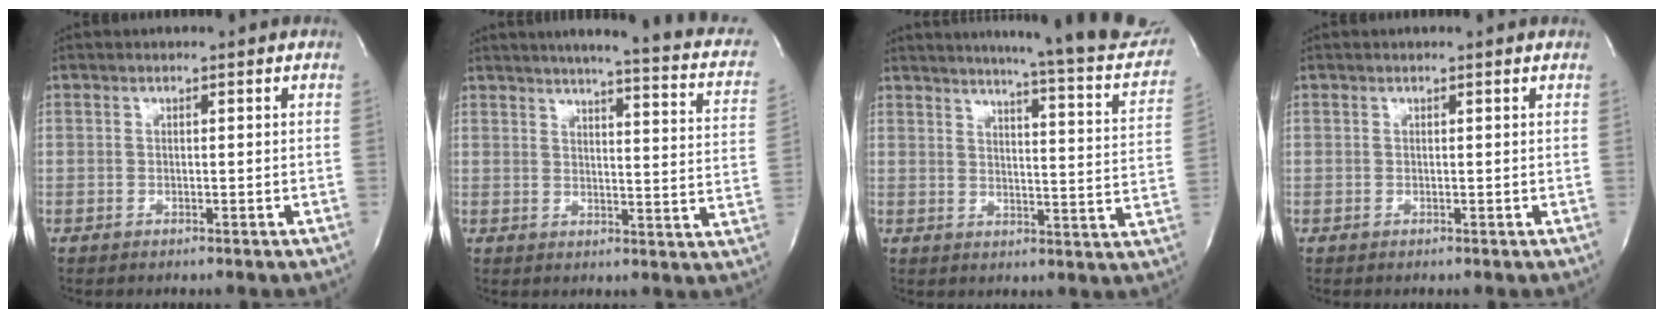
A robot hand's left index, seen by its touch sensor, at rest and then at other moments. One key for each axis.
{"total": 17.7, "fx": 13.8, "fy": 2.3, "fz": 10.8, "tx": -0.144, "ty": -0.017, "tz": 0.144}
{"total": 22.9, "fx": 20.7, "fy": 1.2, "fz": 9.8, "tx": -0.134, "ty": -0.083, "tz": 0.234}
{"total": 0.0}